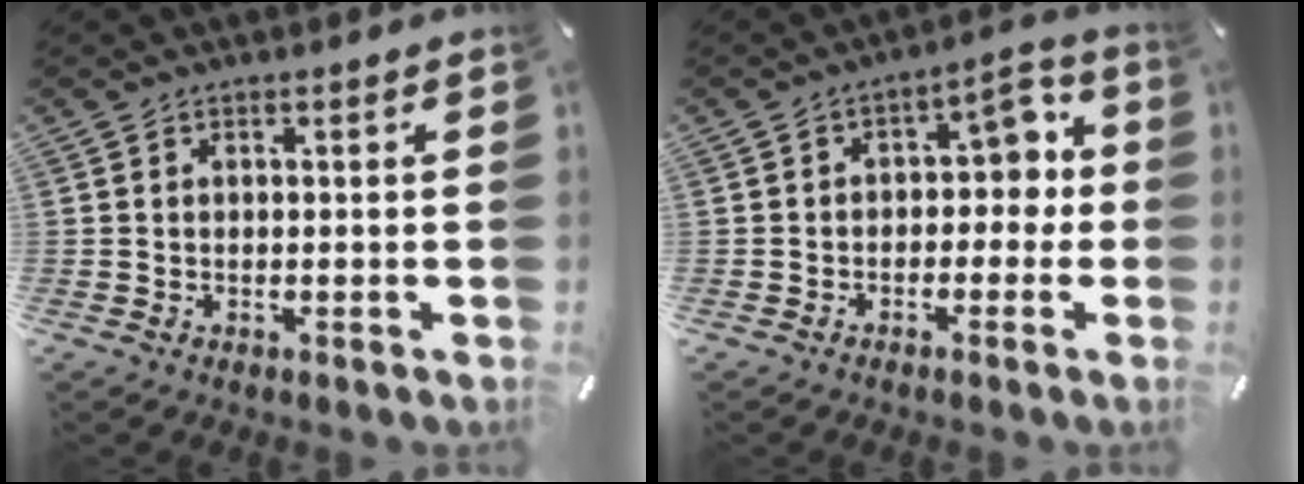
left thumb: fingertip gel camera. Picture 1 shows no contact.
{"total": 6.9, "force": [0.2, 4.8, 4.9], "torque": [-0.056, -0.002, -0.008]}